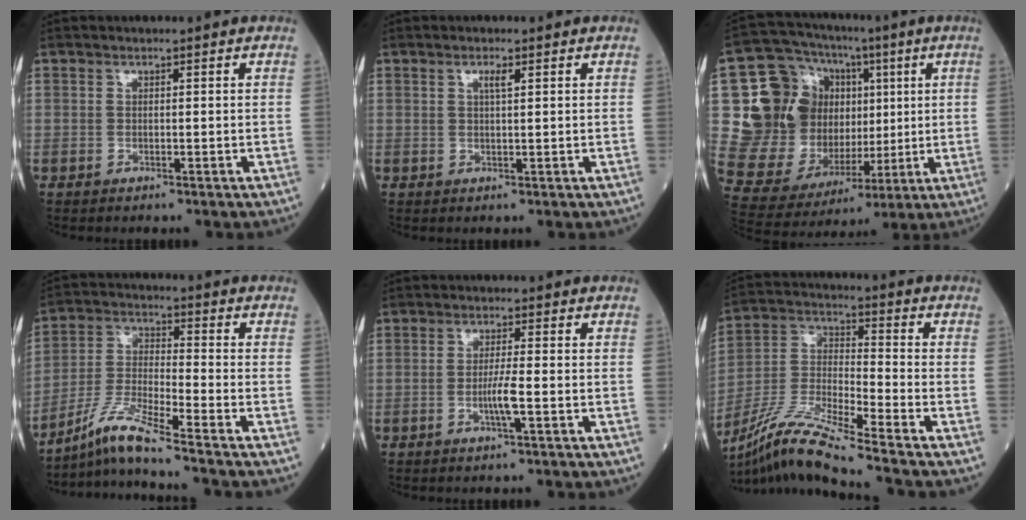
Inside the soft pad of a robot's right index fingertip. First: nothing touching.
{"total": 1.5, "force": [0.7, 0.1, 1.3], "torque": [-0.025, -0.001, 0.011]}
{"total": 18.8, "force": [3.4, 14.1, 11.9], "torque": [-0.214, 0.054, 0.083]}
{"total": 8.4, "force": [-7.0, -1.7, 4.4], "torque": [-0.104, -0.018, -0.136]}
{"total": 3.0, "force": [-1.0, -0.4, 2.8], "torque": [-0.056, -0.004, -0.020]}
{"total": 14.2, "force": [-11.6, -1.4, 8.1], "torque": [-0.171, -0.017, -0.220]}